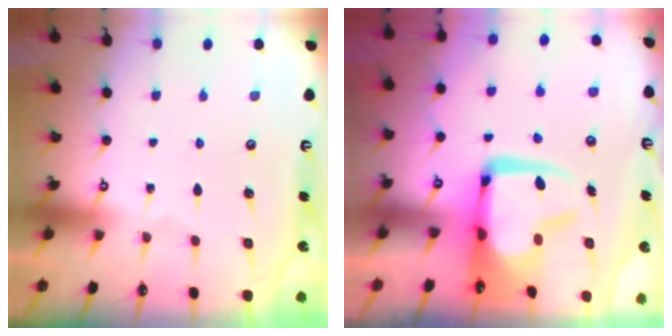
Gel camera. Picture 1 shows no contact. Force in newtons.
{"total": 5.6, "press": 5.5, "slide": 1.0}